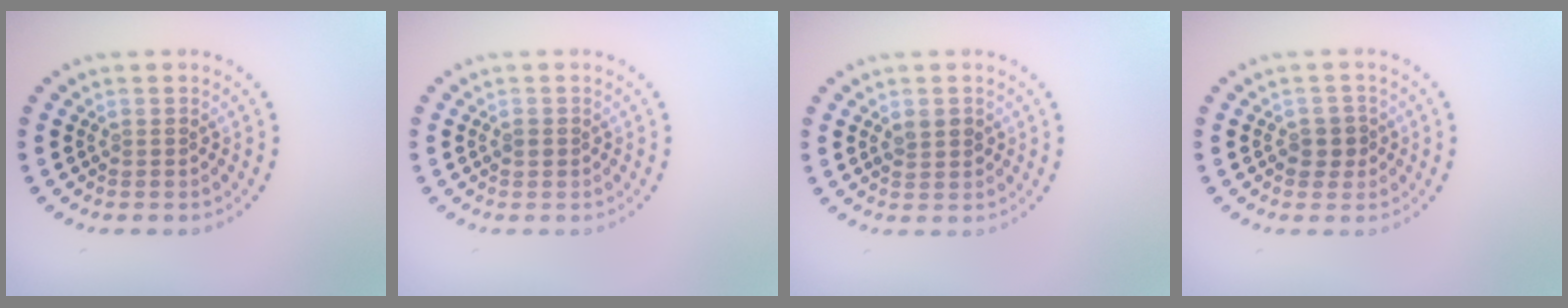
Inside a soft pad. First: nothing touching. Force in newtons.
{"total": 1.0, "press": 1.0, "slide": 0.1}
{"total": 1.5, "press": 1.5, "slide": 0.1}
{"total": 1.5, "press": 1.4, "slide": 0.6}